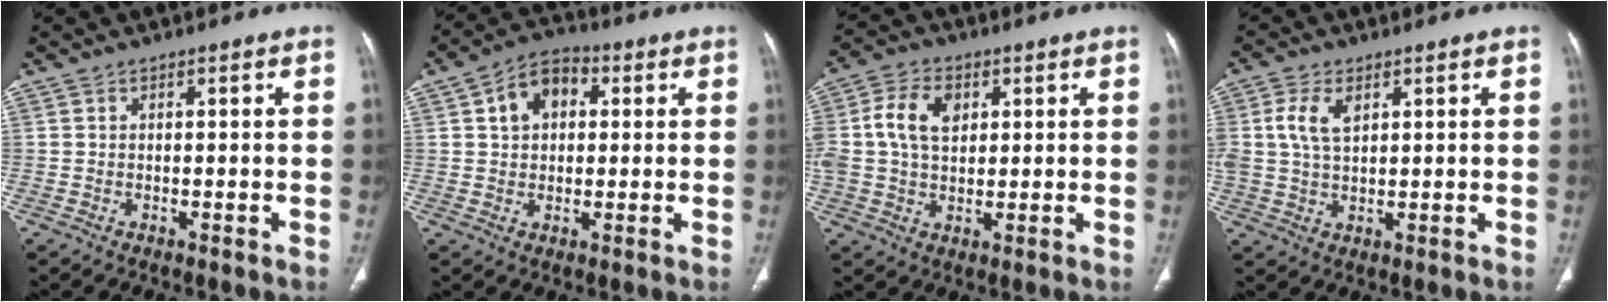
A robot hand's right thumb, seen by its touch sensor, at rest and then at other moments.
{"total": 8.5, "force": [2.2, 6.0, 5.6], "torque": [-0.076, 0.012, 0.028]}
{"total": 10.1, "force": [2.3, 6.9, 7.1], "torque": [-0.135, 0.008, 0.043]}
{"total": 6.1, "force": [2.1, 3.4, 4.6], "torque": [-0.101, 0.001, 0.042]}